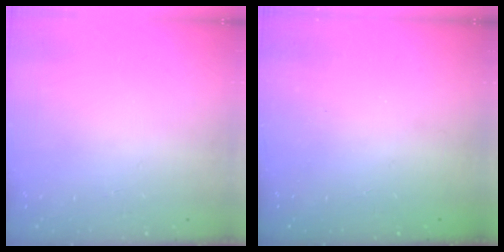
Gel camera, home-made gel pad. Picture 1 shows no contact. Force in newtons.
{"total": 2.4, "press": 2.3, "slide": 0.8}